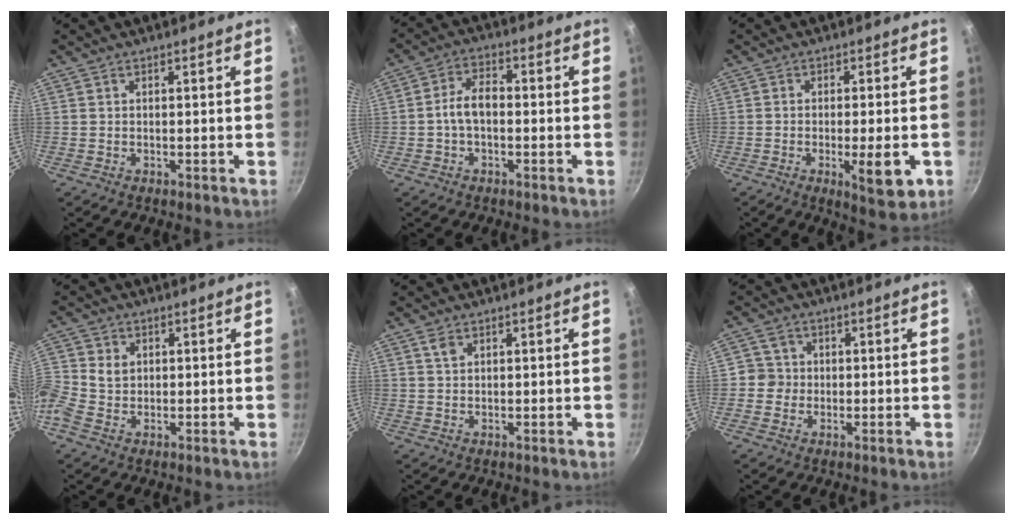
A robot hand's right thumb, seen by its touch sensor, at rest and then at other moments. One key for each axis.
{"total": 5.6, "fx": -0.8, "fy": 3.3, "fz": 4.5, "tx": -0.075, "ty": 0.027, "tz": -0.022}
{"total": 8.4, "fx": -2.5, "fy": 2.2, "fz": 7.7, "tx": -0.103, "ty": -0.001, "tz": -0.031}
{"total": 6.2, "fx": -0.2, "fy": 5.2, "fz": 3.4, "tx": -0.082, "ty": 0.014, "tz": -0.018}
{"total": 1.6, "fx": 1.0, "fy": 1.1, "fz": 0.8, "tx": -0.012, "ty": -0.003, "tz": 0.021}
{"total": 3.7, "fx": -0.2, "fy": 3.7, "fz": 0.3, "tx": 0.023, "ty": 0.006, "tz": -0.012}